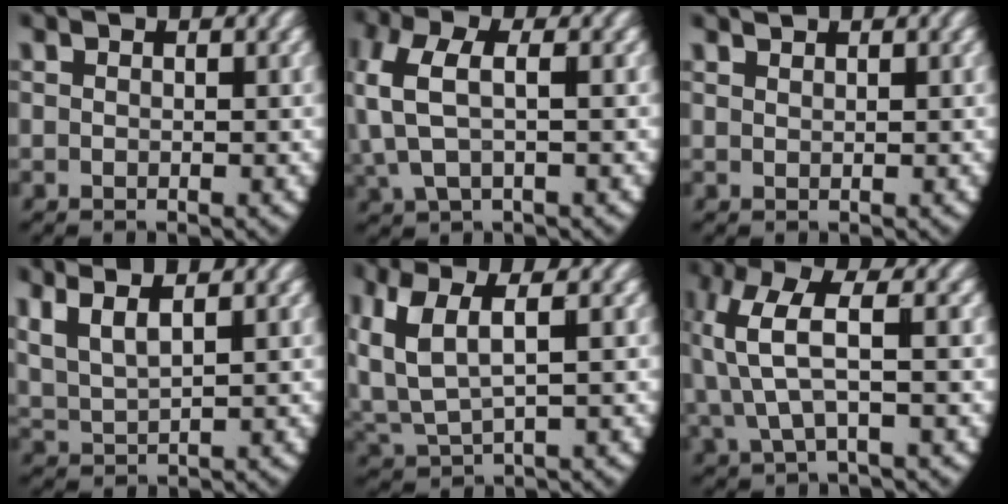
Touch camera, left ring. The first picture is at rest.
{"total": 5.3, "force": [0.8, 3.3, 4.0], "torque": [-0.104, 0.000, 0.017]}
{"total": 1.2, "force": [1.0, -0.6, 0.0], "torque": [0.003, -0.002, 0.025]}
{"total": 6.7, "force": [2.7, 4.6, 3.9], "torque": [-0.098, 0.007, 0.042]}
{"total": 6.8, "force": [1.4, 4.5, 4.9], "torque": [-0.126, -0.012, 0.038]}
{"total": 6.7, "force": [1.3, 3.9, 5.3], "torque": [-0.128, -0.001, 0.022]}